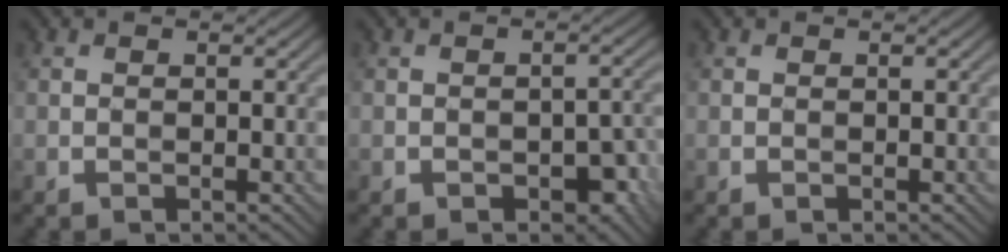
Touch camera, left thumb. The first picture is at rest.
{"total": 4.1, "force": [-1.8, 2.3, 2.9], "torque": [-0.035, 0.000, -0.021]}
{"total": 0.0}